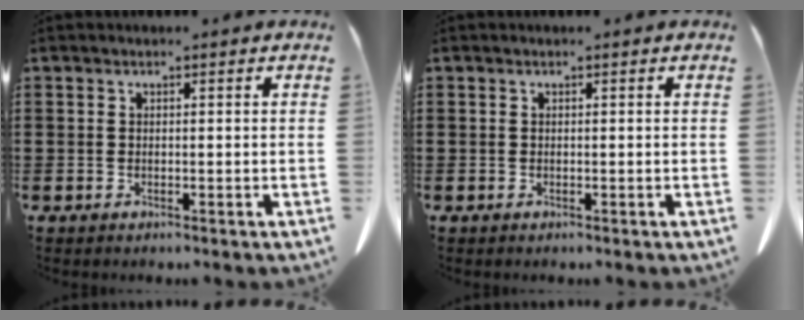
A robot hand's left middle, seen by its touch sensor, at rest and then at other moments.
{"total": 0.0}